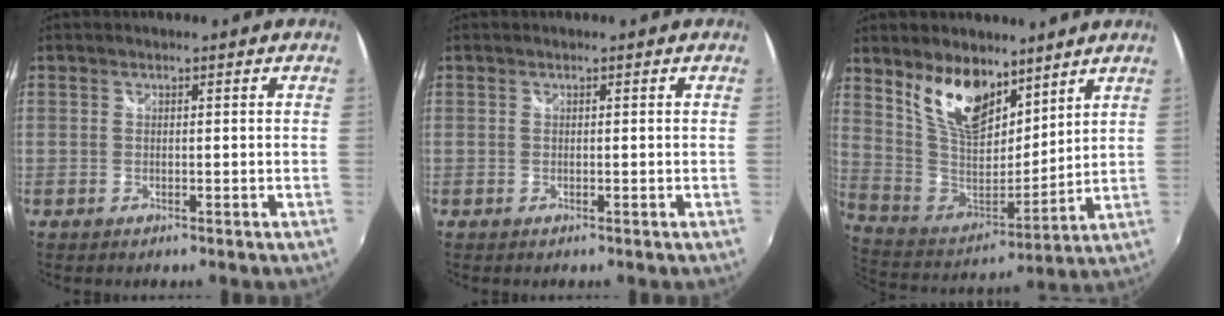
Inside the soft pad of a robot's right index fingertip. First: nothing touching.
{"total": 0.0}
{"total": 15.8, "force": [9.8, 8.1, 9.3], "torque": [-0.183, -0.001, 0.196]}